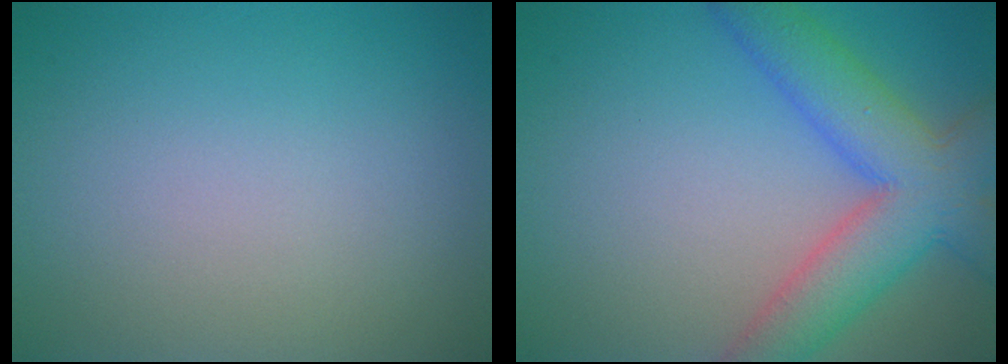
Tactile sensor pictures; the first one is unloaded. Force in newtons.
{"total": 7.7, "press": 7.7, "slide": 0.3}